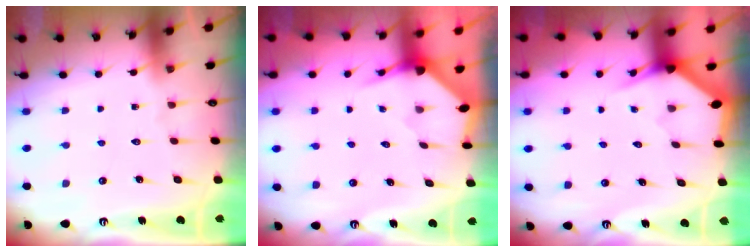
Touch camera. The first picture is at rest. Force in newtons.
{"total": 3.1, "press": 3.1, "slide": 0.1}
{"total": 2.9, "press": 2.9, "slide": 0.1}